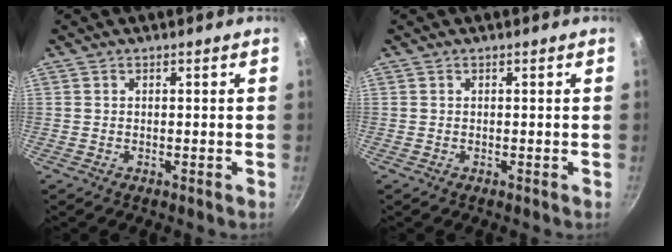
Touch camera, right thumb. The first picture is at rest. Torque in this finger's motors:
{"motor_torque": [-0.01, 0.01, 0.03, 0.02, 0.00]}